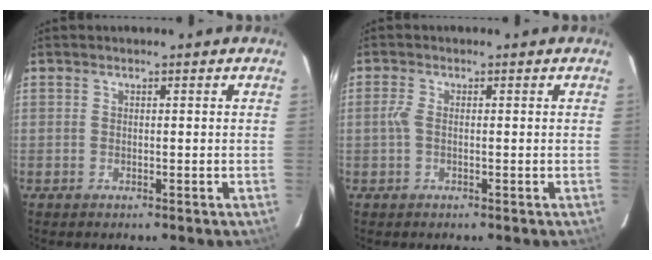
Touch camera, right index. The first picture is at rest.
{"total": 1.7, "force": [-0.3, 0.6, 1.6], "torque": [-0.036, 0.004, -0.008]}